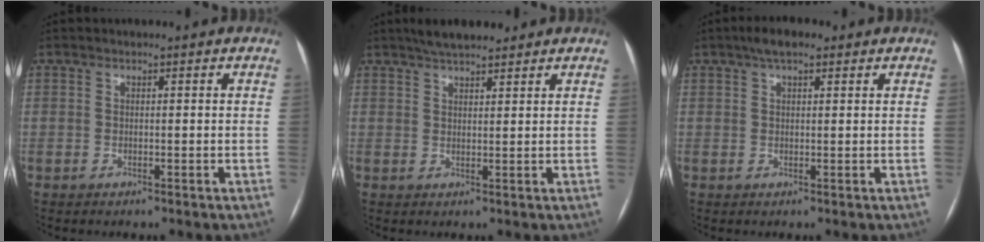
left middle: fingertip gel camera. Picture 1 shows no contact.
{"total": 5.7, "force": [4.7, 1.3, 2.9], "torque": [-0.047, 0.020, 0.078]}
{"total": 4.2, "force": [2.6, 1.3, 2.9], "torque": [-0.055, 0.020, 0.041]}